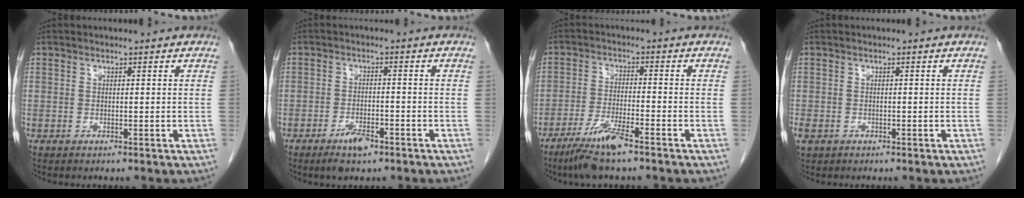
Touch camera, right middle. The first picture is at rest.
{"total": 4.3, "force": [-2.8, 1.4, 2.9], "torque": [-0.055, -0.001, -0.045]}
{"total": 7.6, "force": [-5.3, 0.4, 5.4], "torque": [-0.110, -0.019, -0.100]}
{"total": 2.1, "force": [-1.0, 1.5, 1.0], "torque": [-0.028, -0.002, -0.012]}